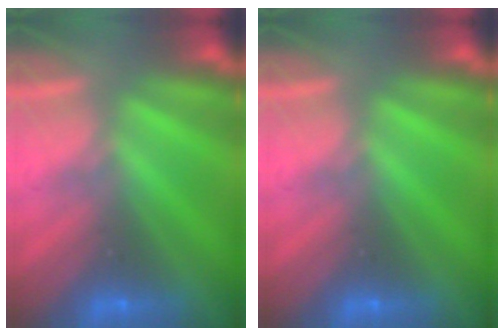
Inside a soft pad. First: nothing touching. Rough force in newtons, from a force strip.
{"total": 0.0}